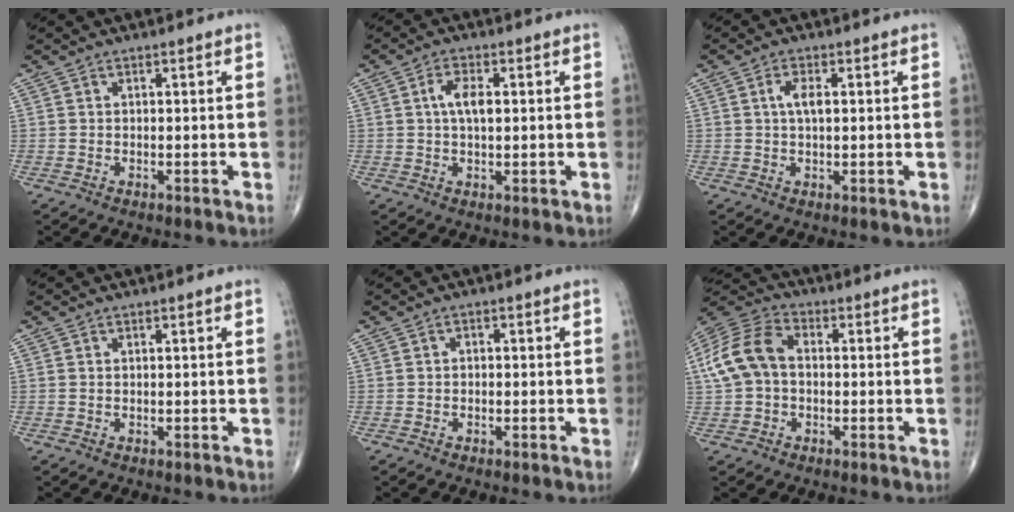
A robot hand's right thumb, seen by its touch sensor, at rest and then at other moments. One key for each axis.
{"total": 5.1, "fx": 0.8, "fy": 2.3, "fz": 4.5, "tx": -0.084, "ty": 0.000, "tz": 0.010}
{"total": 3.8, "fx": 0.7, "fy": 1.6, "fz": 3.4, "tx": -0.063, "ty": -0.003, "tz": 0.009}
{"total": 0.0}
{"total": 0.6, "fx": -0.3, "fy": 0.4, "fz": 0.2, "tx": 0.005, "ty": 0.002, "tz": -0.010}
{"total": 12.6, "fx": 0.4, "fy": 8.8, "fz": 9.0, "tx": -0.187, "ty": 0.034, "tz": -0.003}